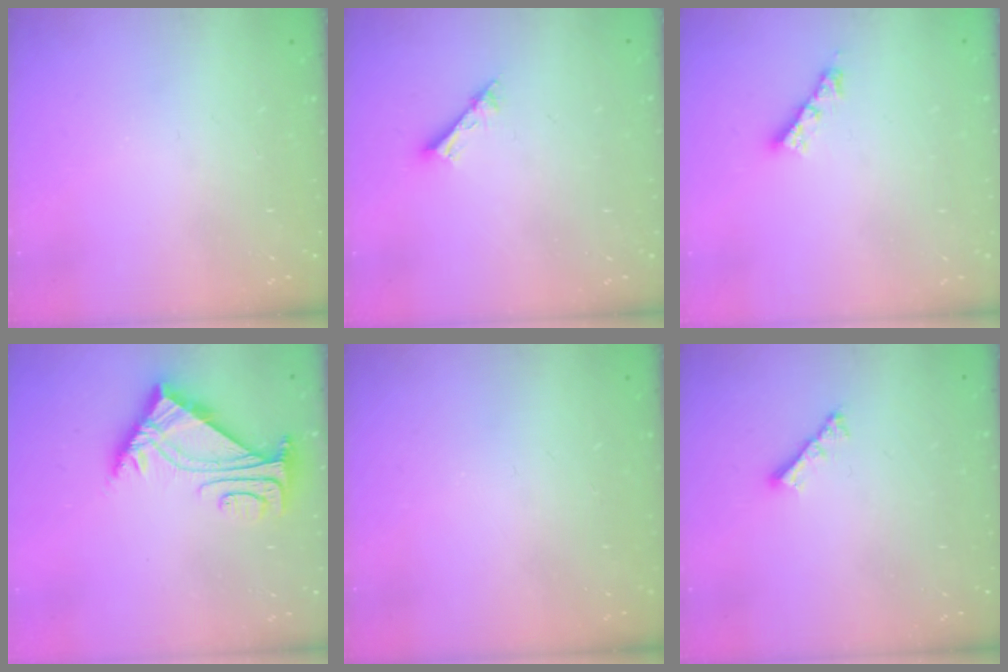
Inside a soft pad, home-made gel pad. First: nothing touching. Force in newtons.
{"total": 2.5, "press": 2.5, "slide": 0.1}
{"total": 3.3, "press": 3.3, "slide": 0.2}
{"total": 5.6, "press": 5.5, "slide": 1.0}
{"total": 0.0}
{"total": 3.0, "press": 3.0, "slide": 0.6}